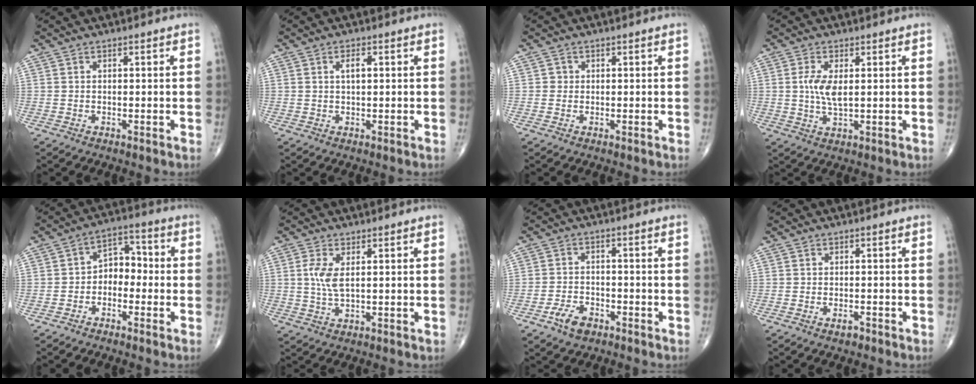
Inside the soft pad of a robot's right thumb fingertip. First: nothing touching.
{"total": 2.5, "force": [0.6, 1.1, 2.2], "torque": [-0.035, 0.003, 0.010]}
{"total": 1.0, "force": [0.0, 1.0, 0.1], "torque": [0.005, 0.003, -0.001]}
{"total": 5.4, "force": [0.7, 2.2, 4.8], "torque": [-0.099, -0.007, 0.015]}
{"total": 6.4, "force": [-1.5, 4.6, 4.1], "torque": [-0.033, 0.040, -0.041]}
{"total": 4.2, "force": [0.9, 1.5, 3.9], "torque": [-0.090, -0.006, 0.019]}
{"total": 4.9, "force": [-3.0, 2.8, 2.7], "torque": [-0.044, 0.017, -0.053]}
{"total": 1.4, "force": [-1.0, 0.5, 0.8], "torque": [-0.014, 0.003, -0.018]}